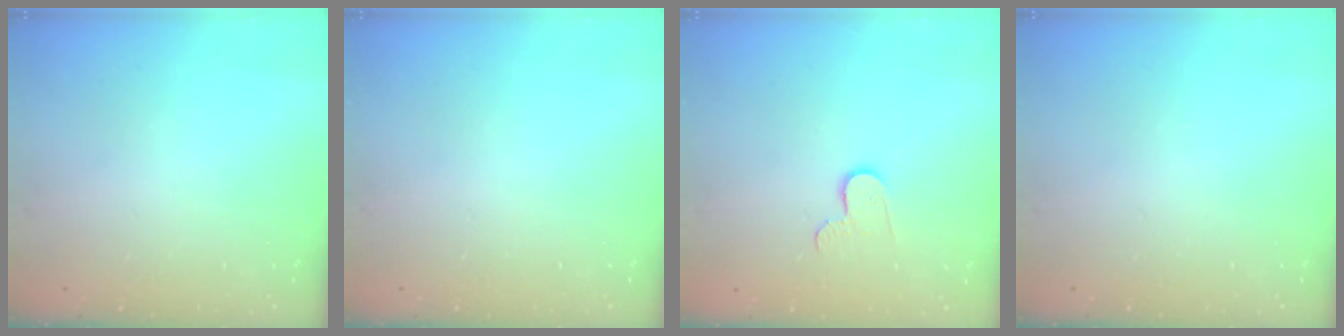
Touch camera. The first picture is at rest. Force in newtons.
{"total": 0.0}
{"total": 6.3, "press": 6.3, "slide": 0.5}
{"total": 0.0}